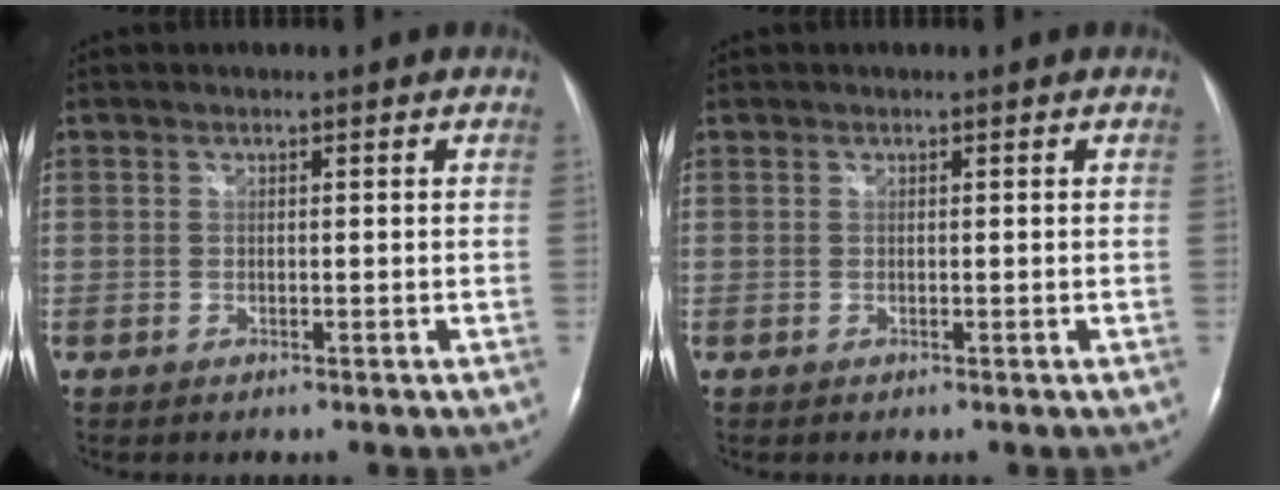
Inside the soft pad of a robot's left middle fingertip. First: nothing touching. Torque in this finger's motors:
{"motor_torque": [0.15, -0.11, 0.04, 0.01]}